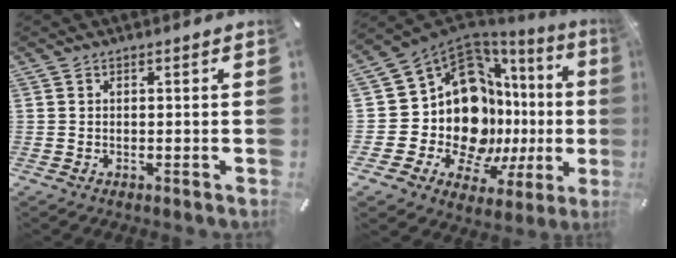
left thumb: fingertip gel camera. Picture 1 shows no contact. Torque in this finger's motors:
{"motor_torque": [1.06, 2.63, 1.01, 0.74, 0.13]}